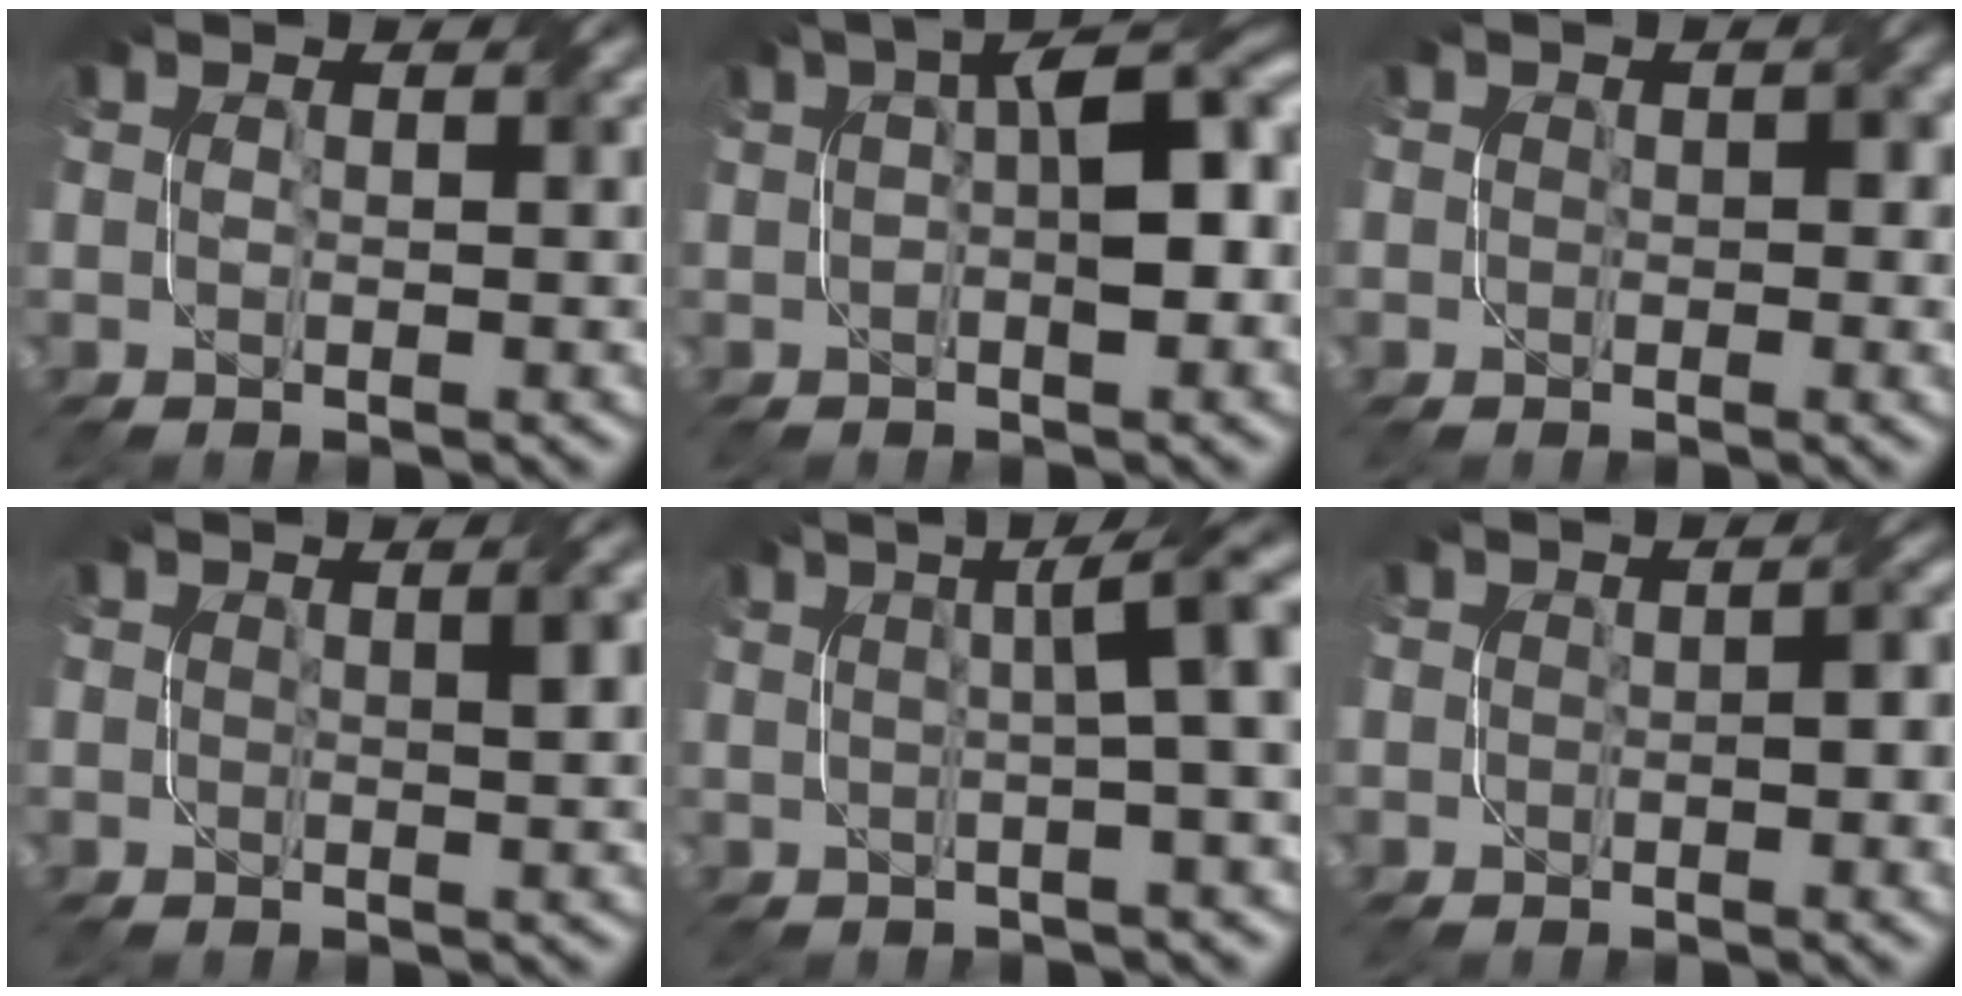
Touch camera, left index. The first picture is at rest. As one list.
[{"total": 7.0, "force": [0.7, 2.3, 6.6], "torque": [-0.093, 0.019, 0.009]}, {"total": 1.9, "force": [-0.2, 1.5, 1.2], "torque": [-0.007, 0.000, 0.000]}, {"total": 1.8, "force": [0.3, 0.4, 1.7], "torque": [-0.015, 0.008, 0.006]}, {"total": 8.4, "force": [1.4, 2.8, 7.8], "torque": [-0.050, 0.035, 0.008]}, {"total": 2.2, "force": [-0.8, 1.0, 1.7], "torque": [-0.018, 0.006, -0.009]}]